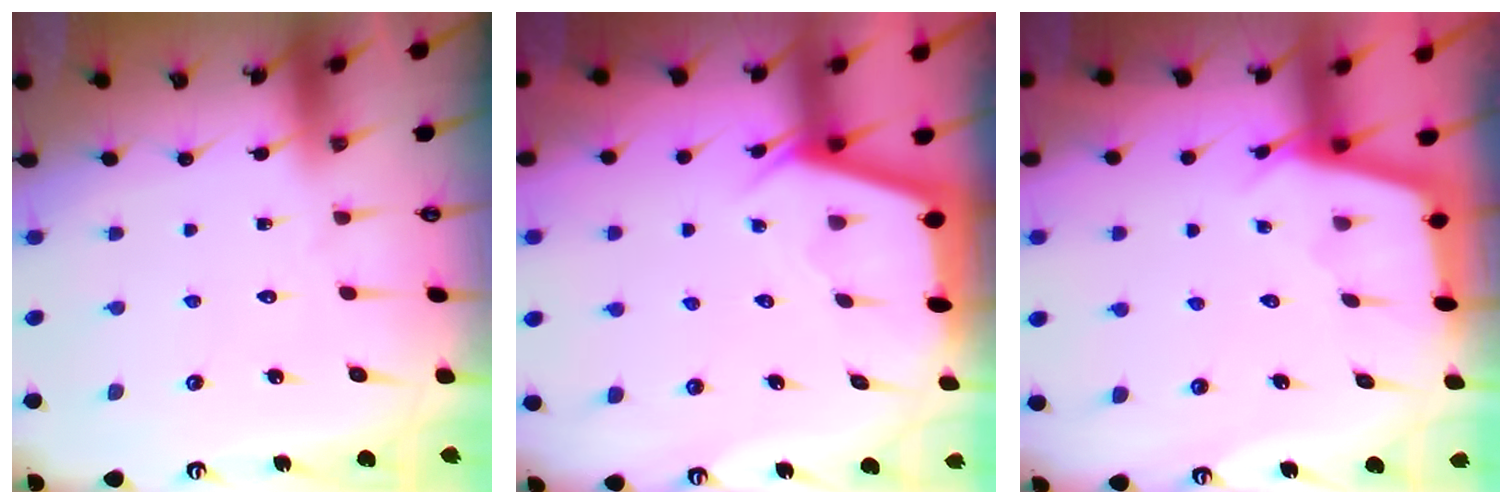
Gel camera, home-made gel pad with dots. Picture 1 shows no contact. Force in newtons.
{"total": 2.8, "press": 2.8, "slide": 0.4}
{"total": 2.8, "press": 2.8, "slide": 0.3}